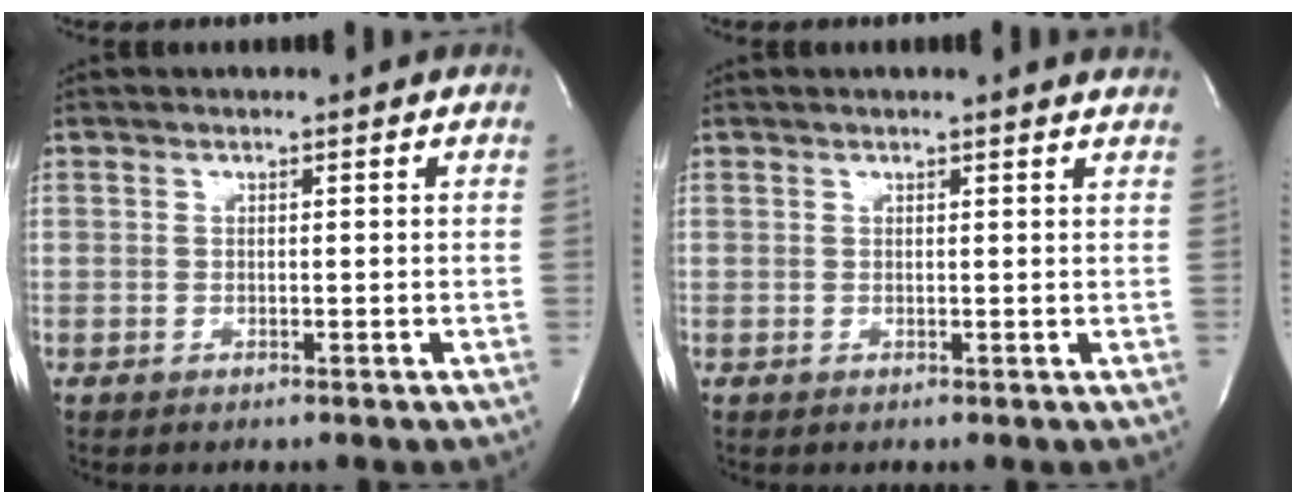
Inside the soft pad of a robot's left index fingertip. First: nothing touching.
{"total": 3.8, "force": [3.6, -0.2, 1.2], "torque": [-0.017, 0.003, 0.027]}